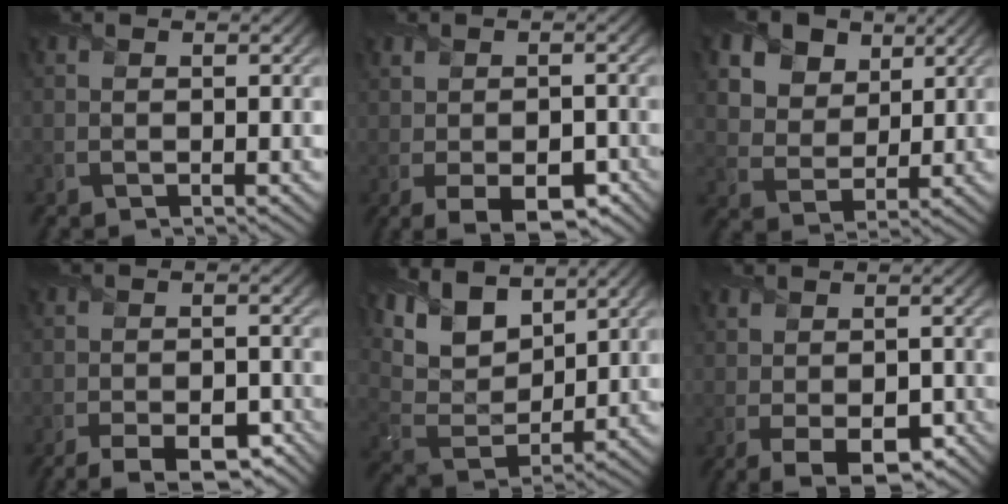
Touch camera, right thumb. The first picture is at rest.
{"total": 6.2, "force": [-2.6, 3.1, 4.8], "torque": [-0.085, -0.013, -0.035]}
{"total": 12.5, "force": [7.5, 8.4, 5.6], "torque": [-0.175, 0.010, 0.139]}
{"total": 8.1, "force": [-5.7, 3.1, 4.9], "torque": [-0.075, -0.006, -0.082]}
{"total": 10.2, "force": [6.7, 5.0, 5.8], "torque": [-0.159, 0.010, 0.126]}
{"total": 5.3, "force": [-1.6, 2.8, 4.2], "torque": [-0.080, -0.014, -0.019]}